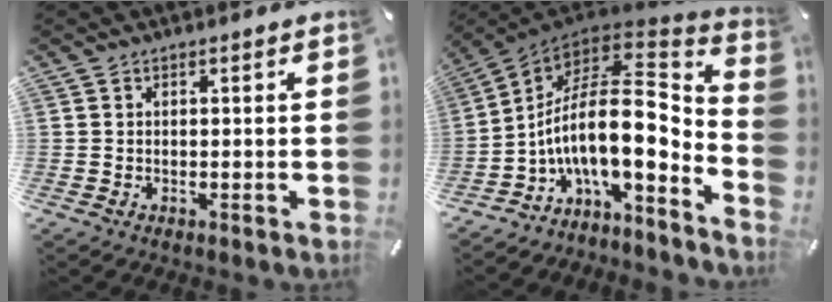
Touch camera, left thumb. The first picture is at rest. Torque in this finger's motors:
{"motor_torque": [-0.46, 3.21, 1.91, 0.85, 0.33]}